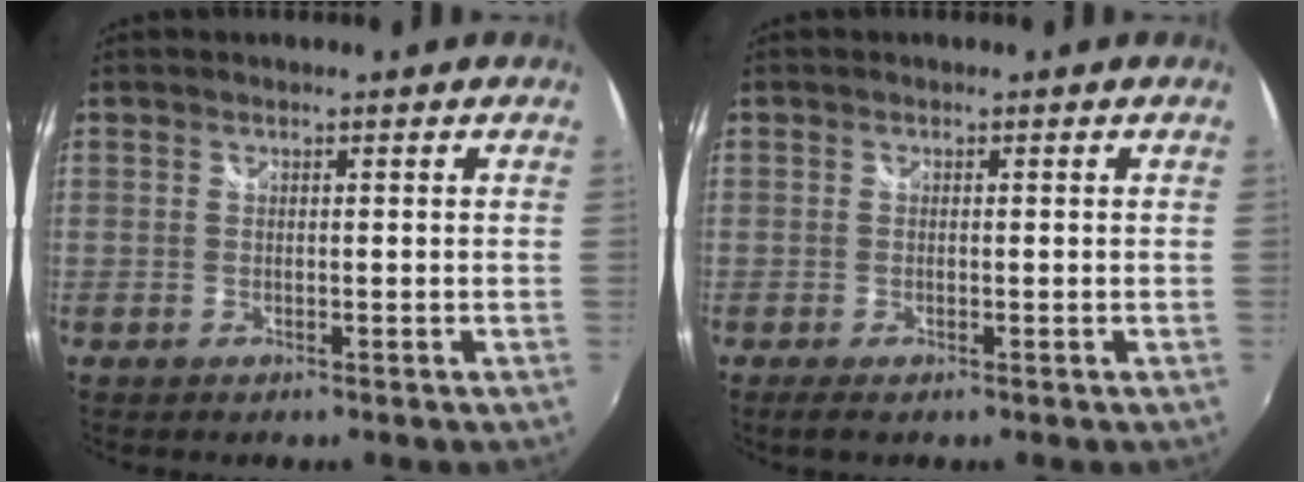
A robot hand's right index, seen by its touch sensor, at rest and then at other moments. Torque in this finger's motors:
{"motor_torque": [0.21, 0.17, 0.07, 0.02]}